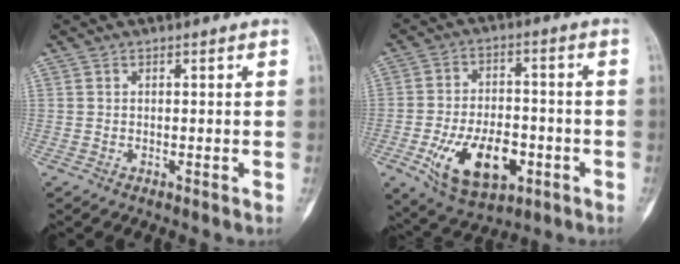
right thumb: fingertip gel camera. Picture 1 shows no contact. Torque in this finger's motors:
{"motor_torque": [1.80, 1.77, 0.57, -0.71, 0.16]}